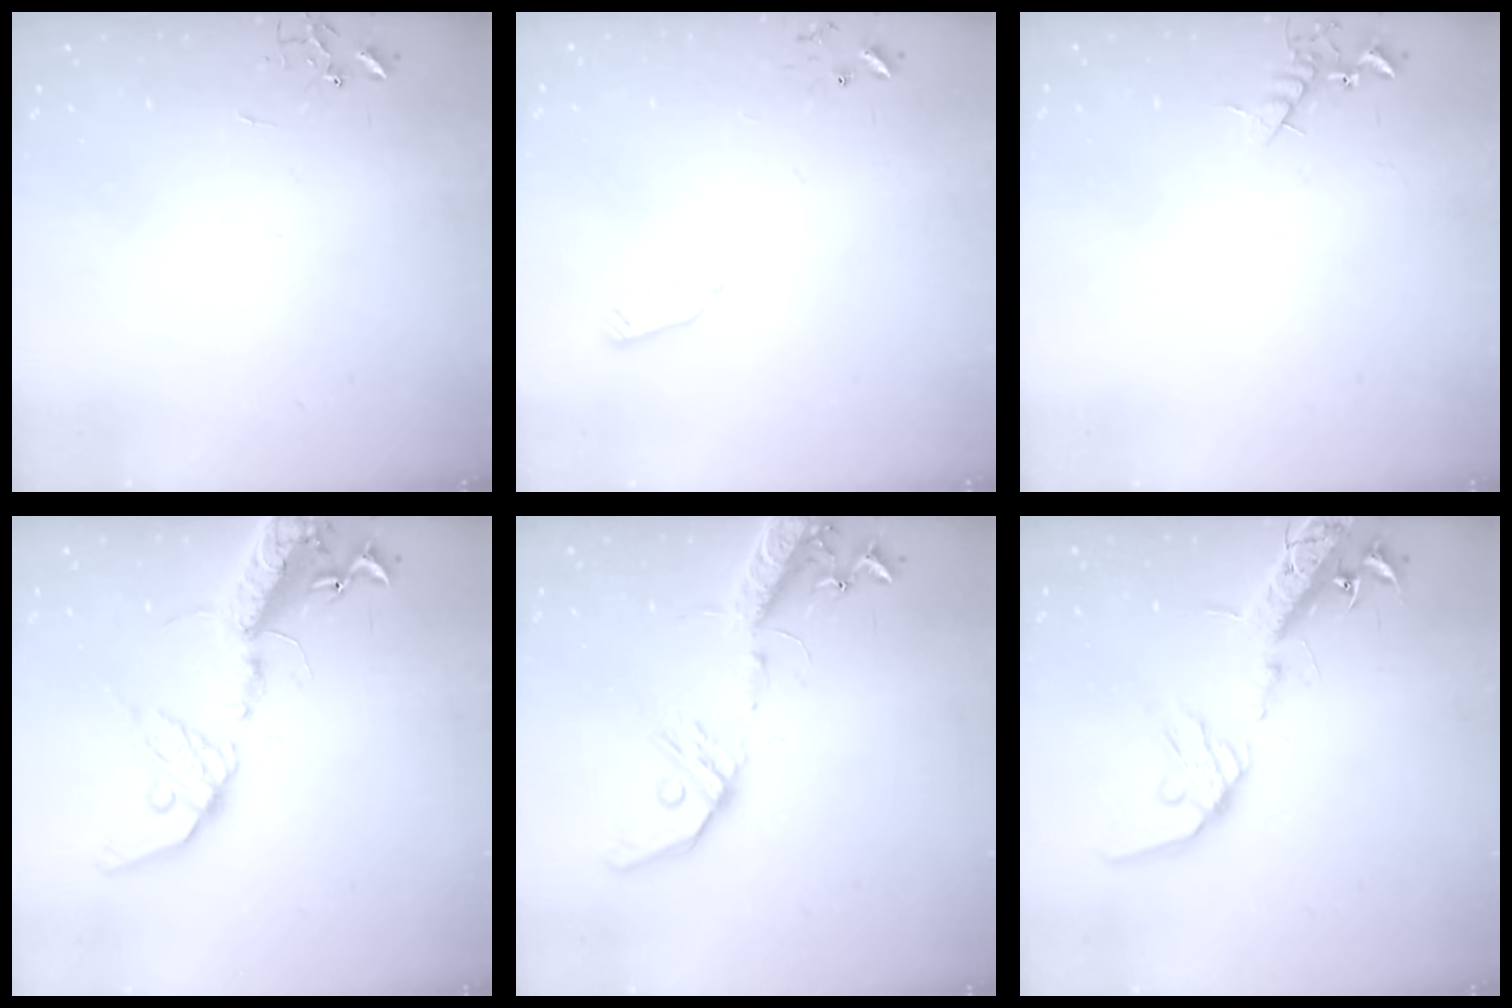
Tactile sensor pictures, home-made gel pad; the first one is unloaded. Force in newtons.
{"total": 2.4, "press": 2.3, "slide": 0.4}
{"total": 5.3, "press": 5.2, "slide": 1.0}
{"total": 20.9, "press": 20.4, "slide": 4.4}
{"total": 17.0, "press": 16.7, "slide": 3.3}
{"total": 19.7, "press": 19.2, "slide": 4.1}